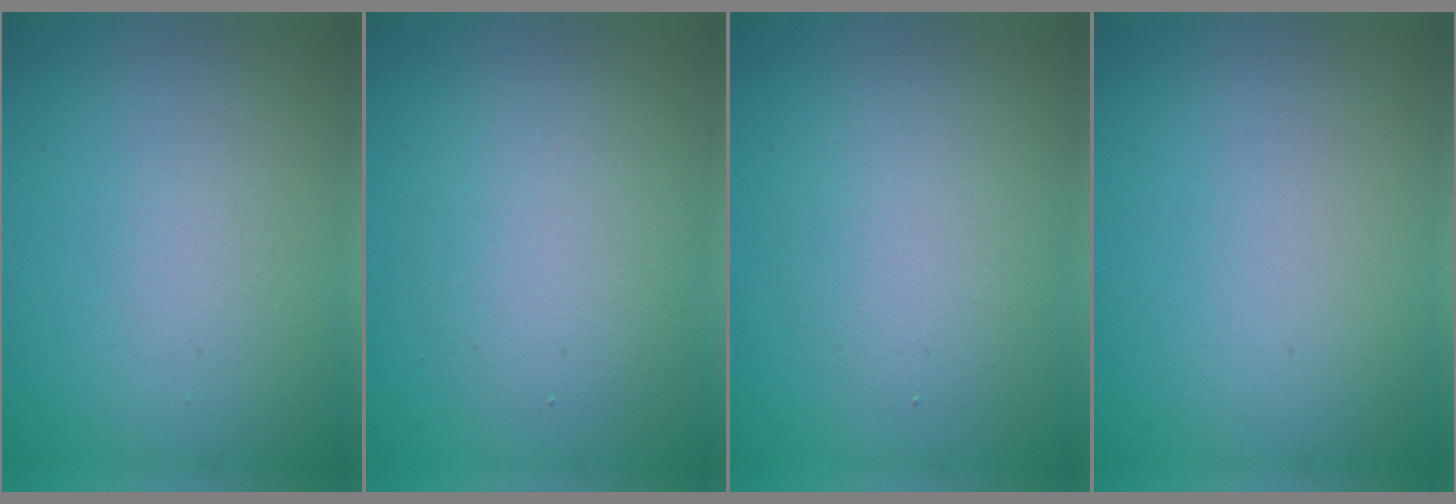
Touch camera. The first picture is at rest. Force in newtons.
{"total": 3.8, "press": 3.8, "slide": 0.2}
{"total": 3.2, "press": 3.2, "slide": 0.1}
{"total": 0.0}